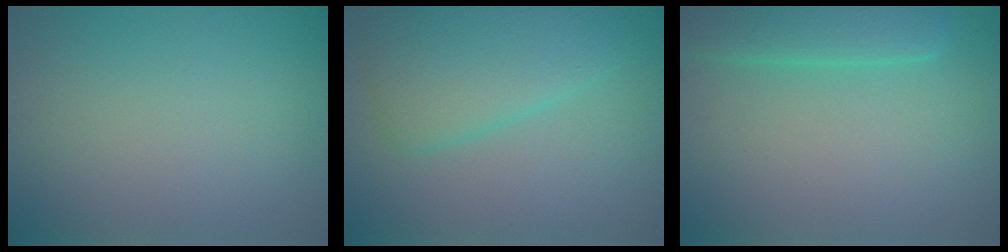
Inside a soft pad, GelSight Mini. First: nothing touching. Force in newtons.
{"total": 5.5, "press": 5.5, "slide": 0.2}
{"total": 4.8, "press": 4.8, "slide": 0.2}